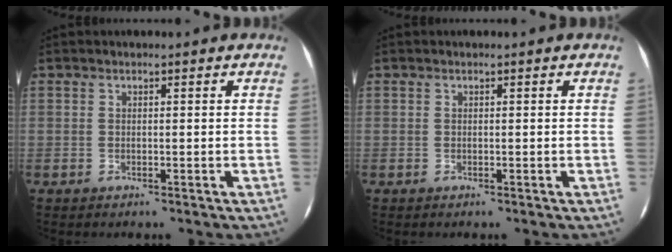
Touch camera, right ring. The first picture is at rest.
{"total": 0.0}